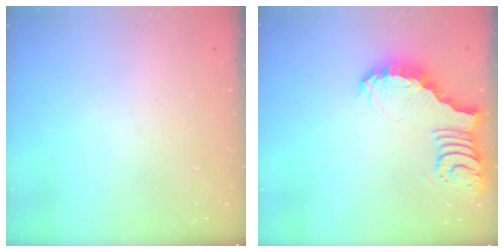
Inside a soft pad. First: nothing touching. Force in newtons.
{"total": 3.5, "press": 3.4, "slide": 0.6}